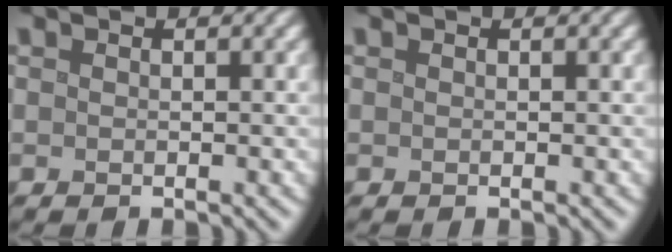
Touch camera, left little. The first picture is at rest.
{"total": 0.0}